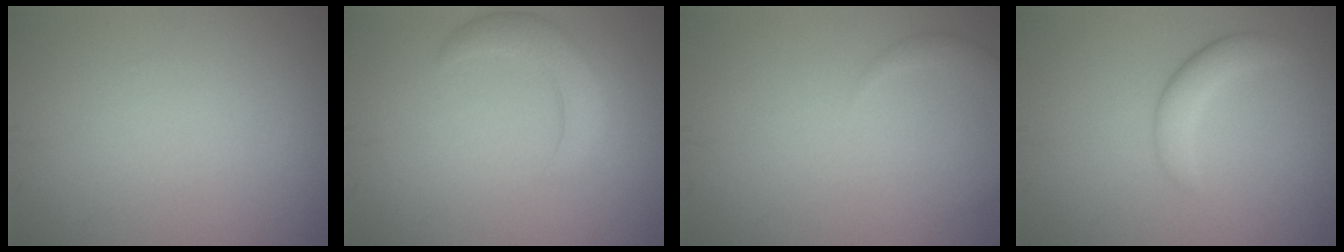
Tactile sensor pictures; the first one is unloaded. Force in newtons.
{"total": 3.1, "press": 3.1, "slide": 0.3}
{"total": 1.8, "press": 1.8, "slide": 0.1}
{"total": 2.3, "press": 2.3, "slide": 0.1}